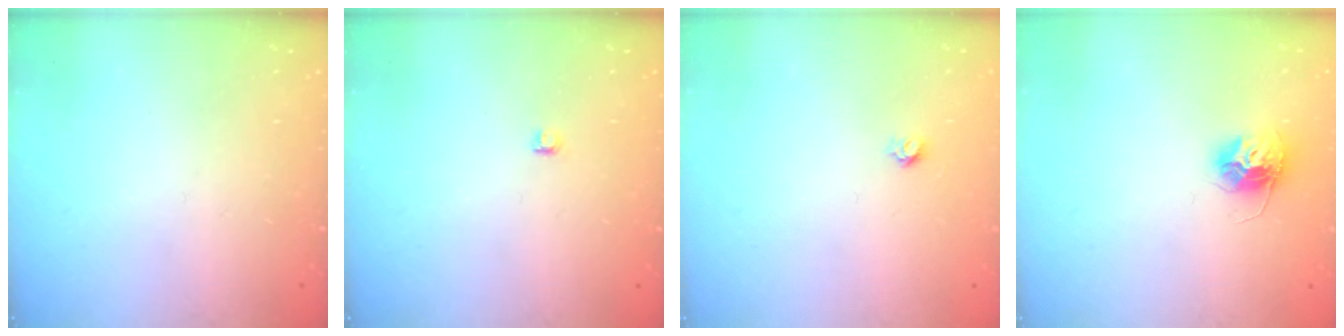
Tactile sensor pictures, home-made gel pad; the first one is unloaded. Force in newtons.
{"total": 2.8, "press": 2.7, "slide": 0.3}
{"total": 3.6, "press": 3.6, "slide": 0.3}
{"total": 11.4, "press": 11.4, "slide": 0.9}